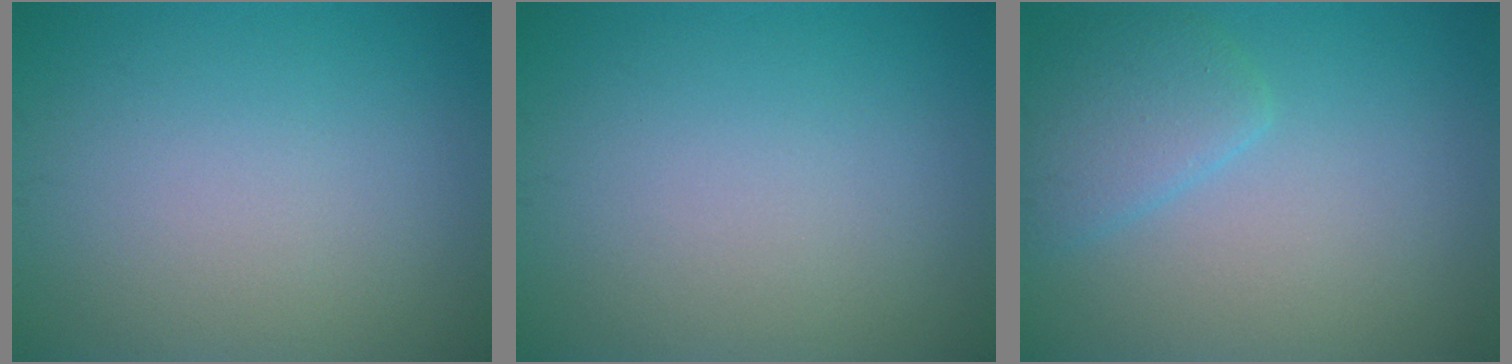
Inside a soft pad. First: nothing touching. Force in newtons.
{"total": 0.0}
{"total": 2.9, "press": 2.9, "slide": 0.1}